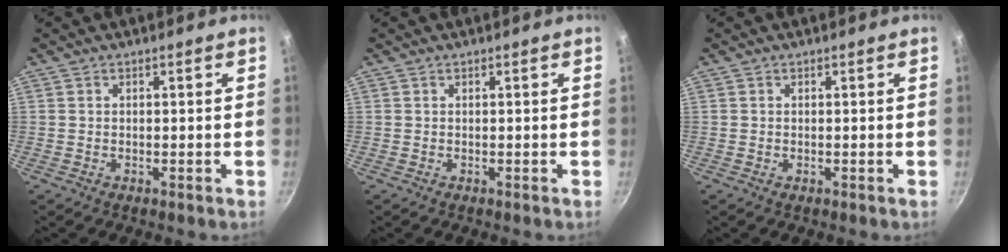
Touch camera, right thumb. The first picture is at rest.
{"total": 0.0}
{"total": 0.0}